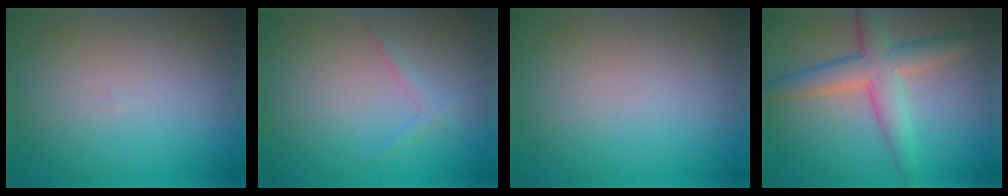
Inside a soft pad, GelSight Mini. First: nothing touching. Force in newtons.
{"total": 0.9, "press": 0.9, "slide": 0.0}
{"total": 0.0}
{"total": 4.8, "press": 4.8, "slide": 0.1}